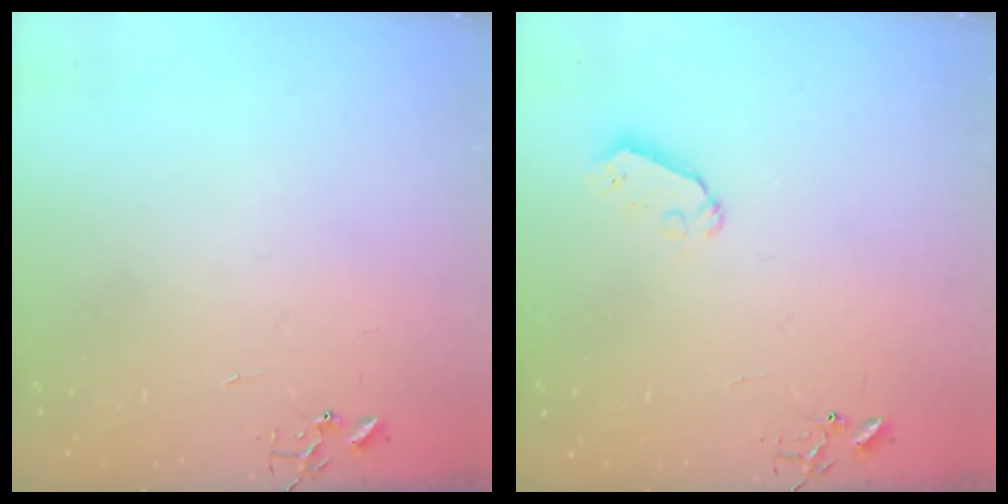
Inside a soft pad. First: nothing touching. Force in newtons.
{"total": 5.4, "press": 5.4, "slide": 0.0}